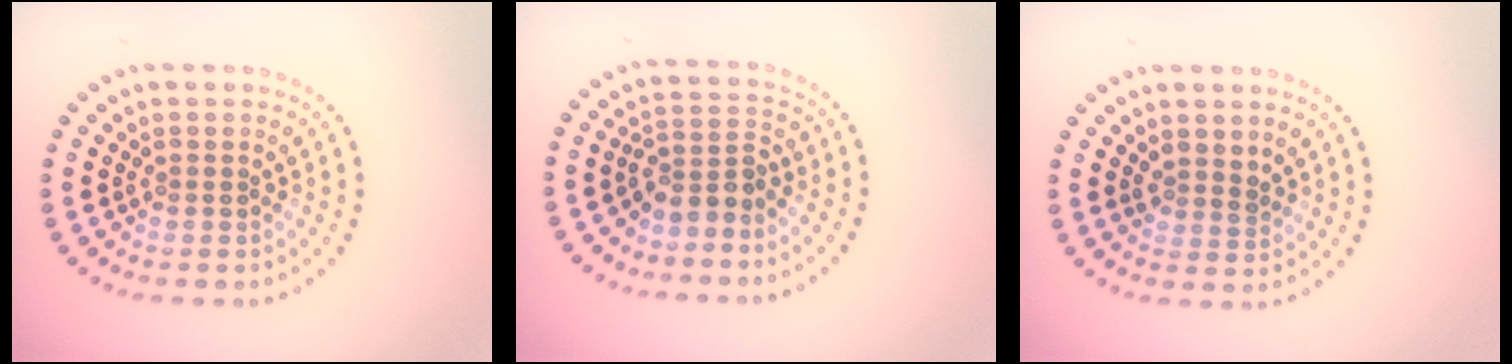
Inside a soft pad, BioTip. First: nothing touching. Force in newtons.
{"total": 2.6, "press": 1.9, "slide": 1.8}
{"total": 1.5, "press": 1.2, "slide": 0.8}